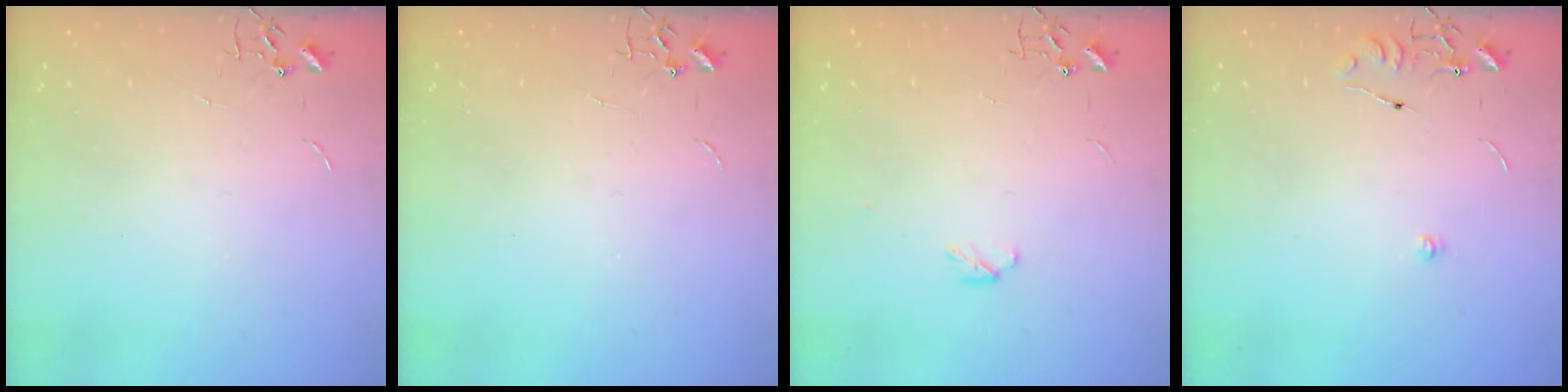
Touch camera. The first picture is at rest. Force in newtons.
{"total": 0.0}
{"total": 3.8, "press": 3.7, "slide": 0.9}
{"total": 6.4, "press": 6.4, "slide": 0.7}